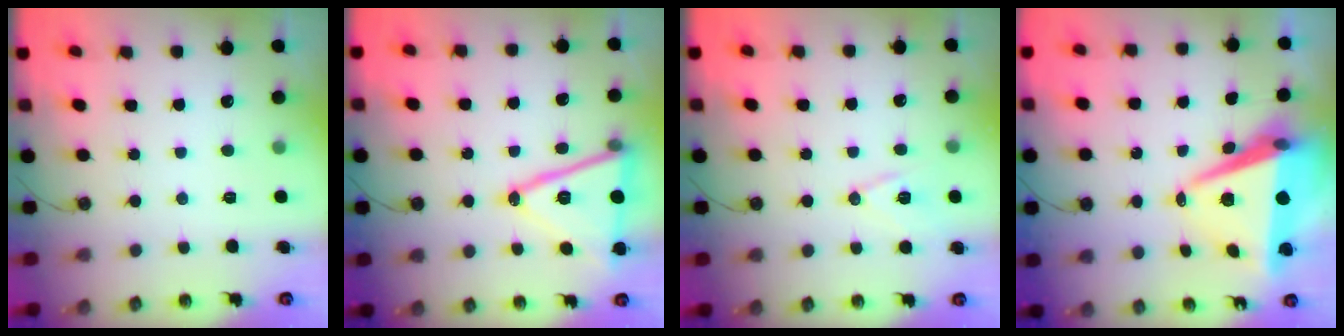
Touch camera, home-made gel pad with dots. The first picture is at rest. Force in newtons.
{"total": 17.8, "press": 17.4, "slide": 3.5}
{"total": 10.3, "press": 9.7, "slide": 3.4}
{"total": 11.2, "press": 10.5, "slide": 4.0}